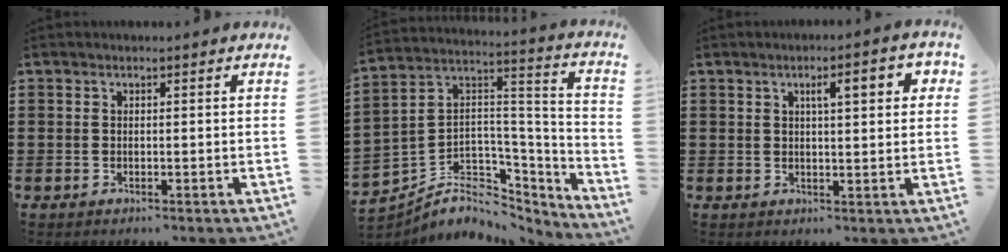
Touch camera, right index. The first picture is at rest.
{"total": 6.9, "force": [-3.3, 5.4, 2.7], "torque": [-0.074, -0.015, -0.058]}
{"total": 4.5, "force": [1.5, 1.1, 4.1], "torque": [-0.067, 0.001, 0.018]}